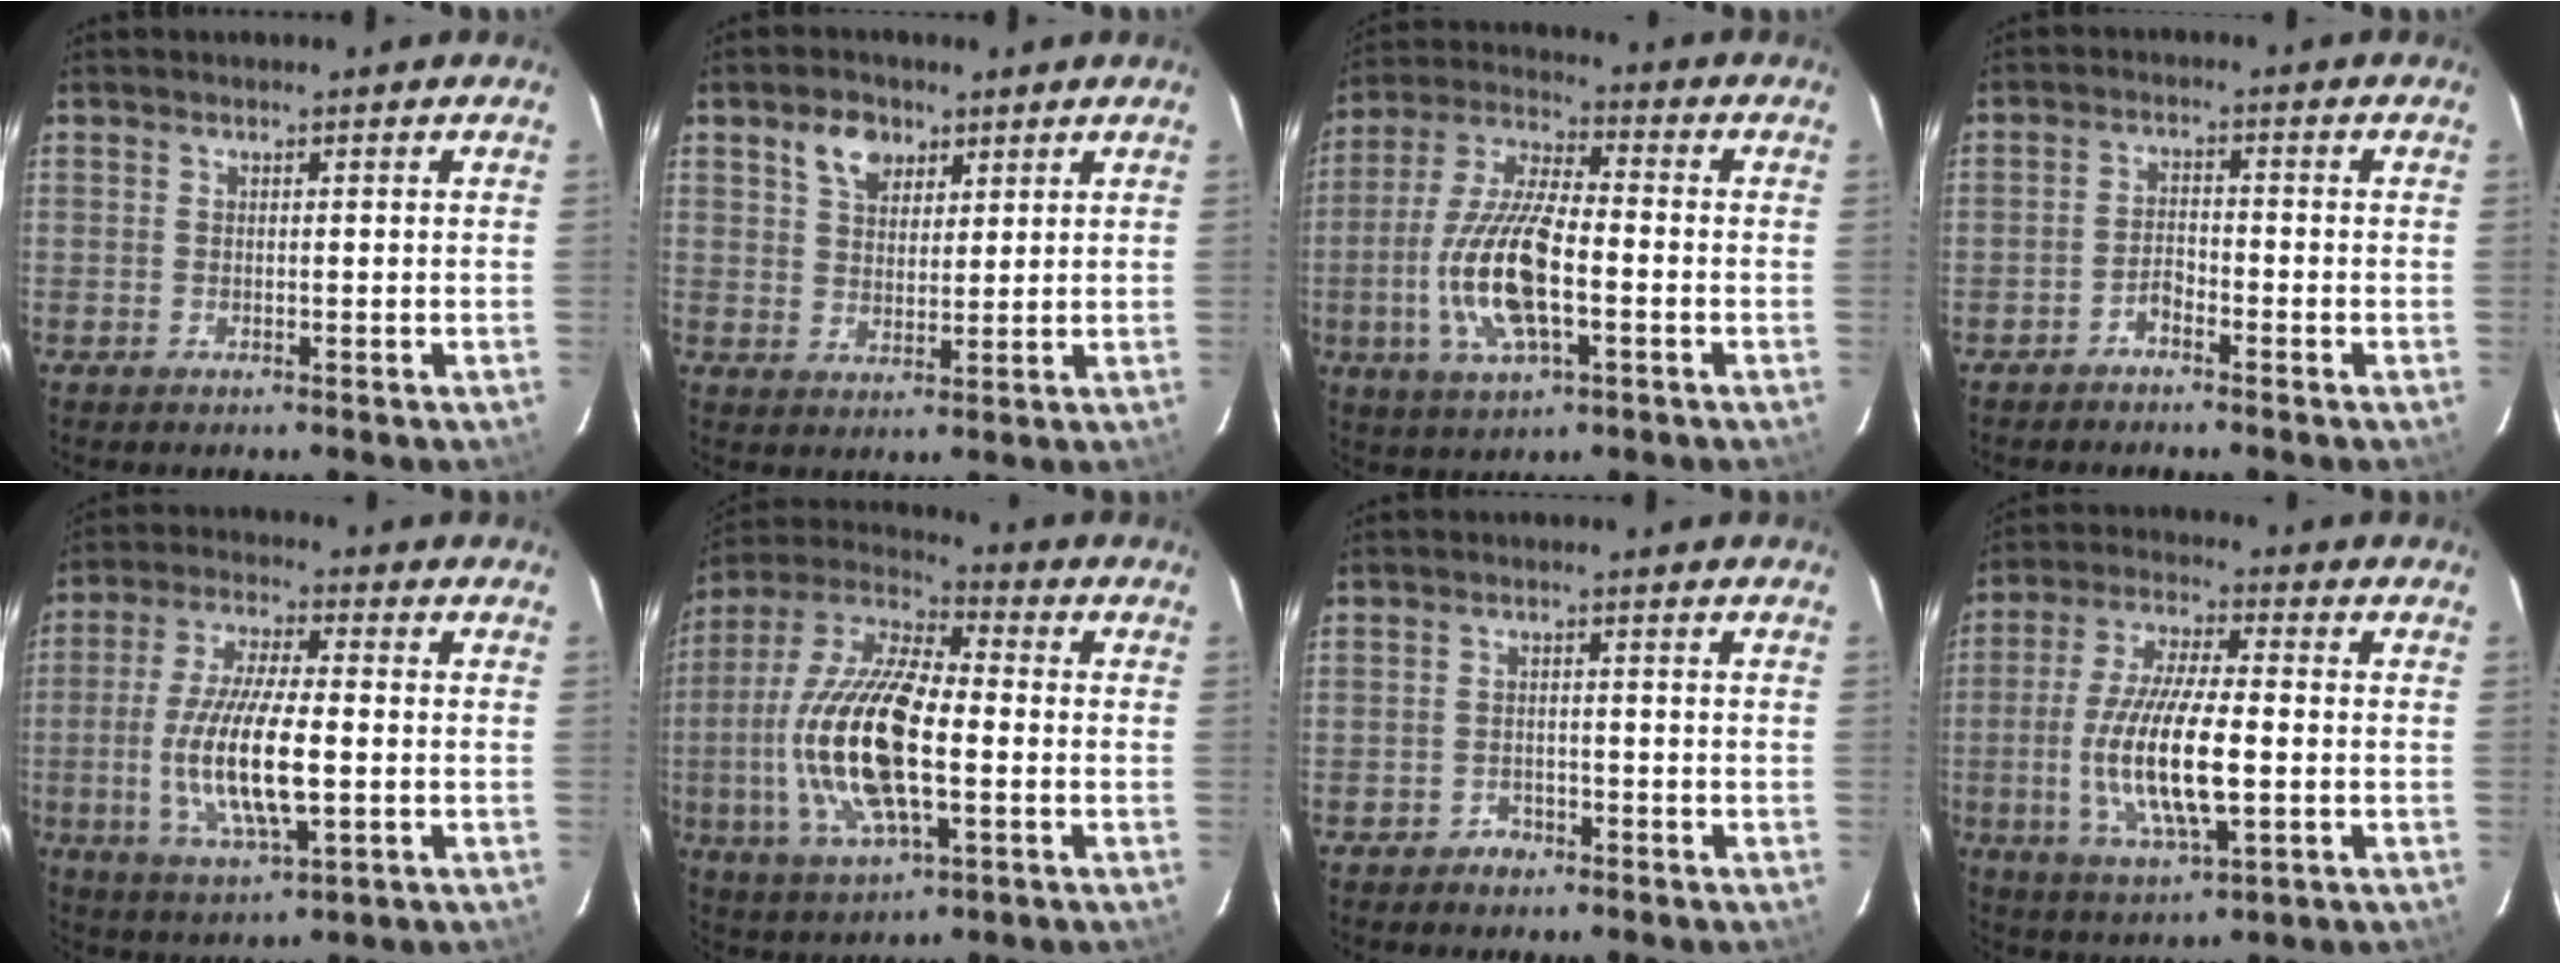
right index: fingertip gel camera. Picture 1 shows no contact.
{"total": 5.9, "force": [3.3, 3.9, 2.9], "torque": [-0.046, 0.015, 0.061]}
{"total": 15.3, "force": [-3.5, 5.5, 13.8], "torque": [-0.292, -0.003, -0.067]}
{"total": 2.4, "force": [-2.0, 0.8, 1.0], "torque": [-0.027, 0.008, -0.038]}
{"total": 14.2, "force": [-2.3, 3.9, 13.5], "torque": [-0.271, -0.010, -0.041]}
{"total": 19.9, "force": [-3.0, 7.7, 18.1], "torque": [-0.371, -0.004, -0.061]}
{"total": 2.5, "force": [-1.9, 1.6, 0.2], "torque": [-0.007, 0.007, -0.028]}
{"total": 15.1, "force": [-2.6, 4.2, 14.3], "torque": [-0.290, -0.009, -0.046]}